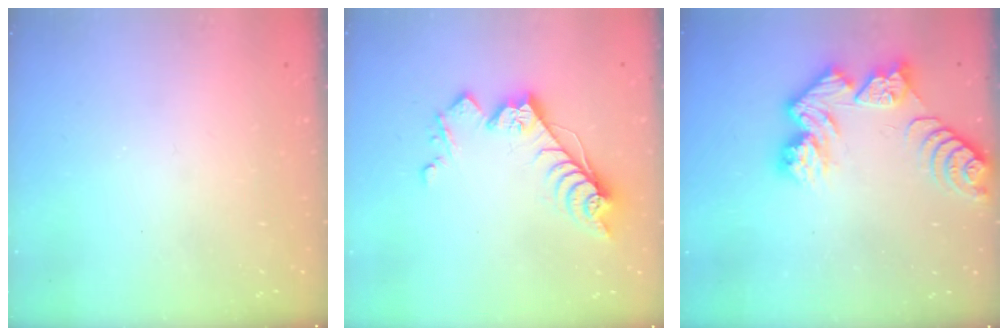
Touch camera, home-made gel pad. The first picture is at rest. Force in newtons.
{"total": 13.9, "press": 13.9, "slide": 0.5}
{"total": 10.7, "press": 10.7, "slide": 1.0}